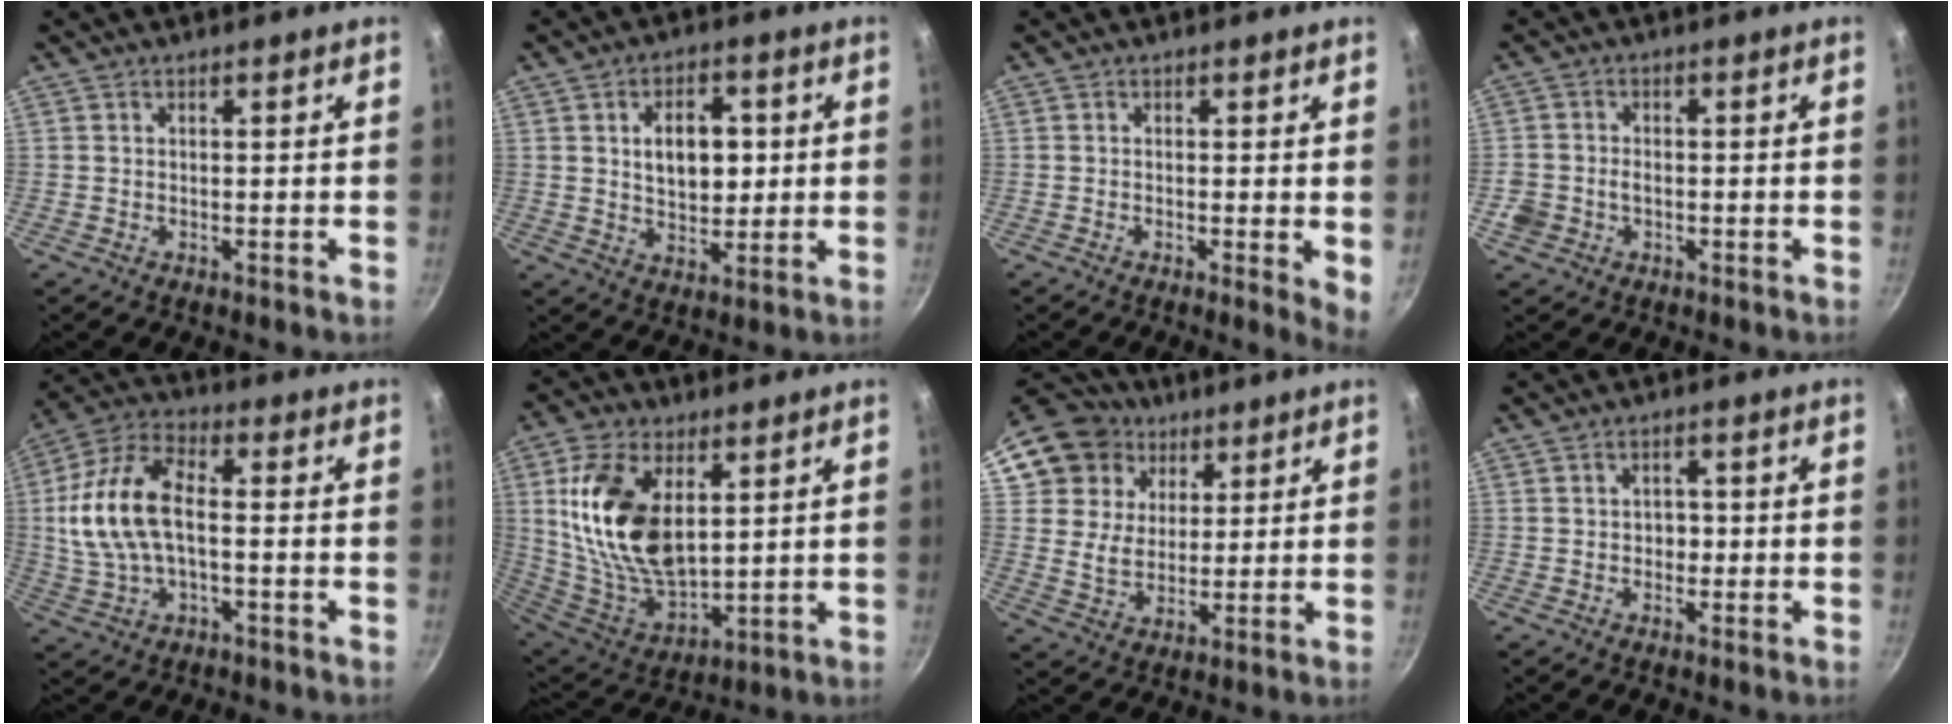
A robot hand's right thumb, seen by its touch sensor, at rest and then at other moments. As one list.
[{"total": 9.7, "force": [1.7, 6.2, 7.2], "torque": [-0.086, -0.002, 0.029]}, {"total": 3.3, "force": [-0.1, 0.8, 3.2], "torque": [-0.039, -0.010, -0.005]}, {"total": 4.0, "force": [-1.1, 3.2, 2.1], "torque": [-0.032, 0.015, -0.019]}, {"total": 15.4, "force": [-0.4, 8.4, 12.9], "torque": [-0.252, 0.033, -0.017]}, {"total": 19.6, "force": [5.1, 11.1, 15.4], "torque": [-0.281, -0.029, 0.110]}, {"total": 13.6, "force": [7.0, 11.0, 3.8], "torque": [-0.046, -0.005, 0.121]}, {"total": 2.5, "force": [-0.3, 2.1, 1.4], "torque": [-0.006, 0.007, -0.005]}]